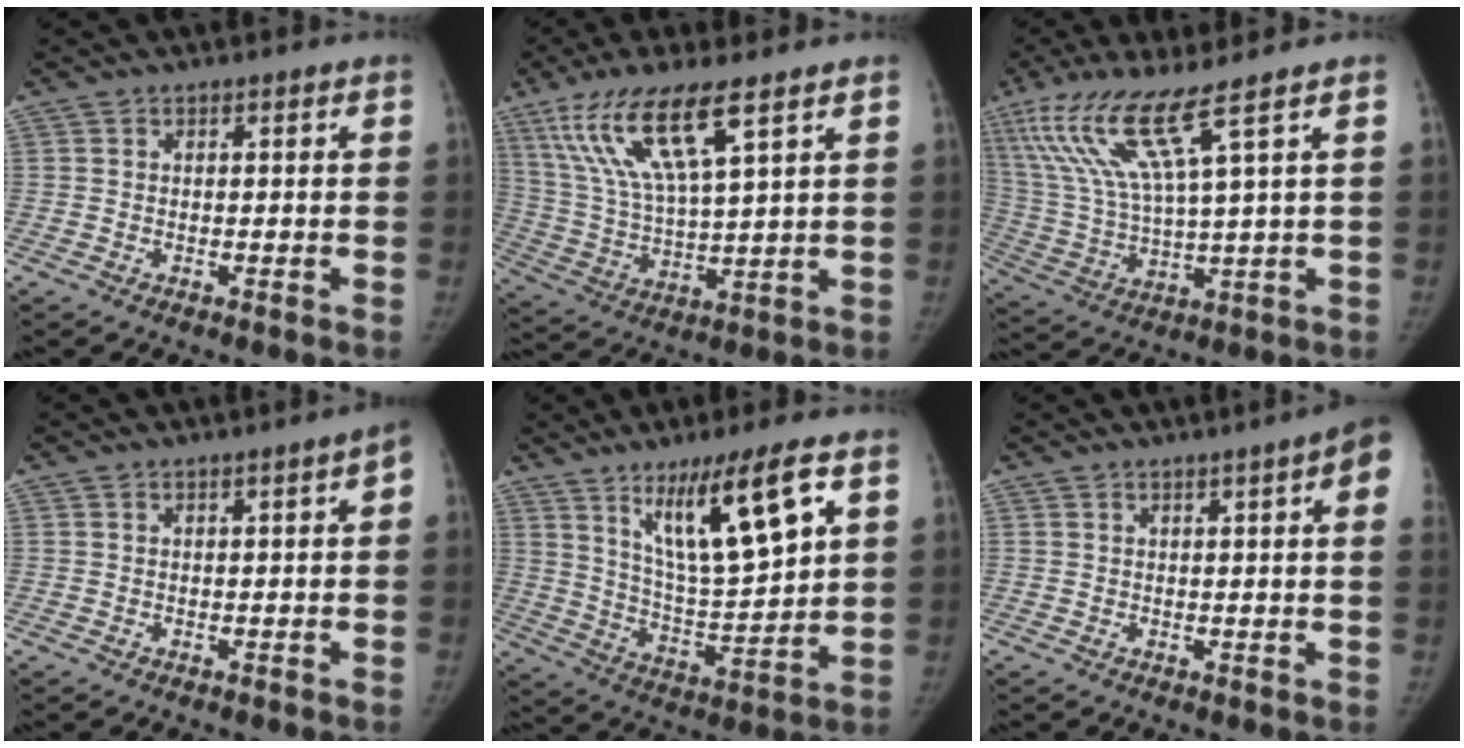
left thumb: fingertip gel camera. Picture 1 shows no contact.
{"total": 15.7, "force": [8.6, 3.3, 12.7], "torque": [-0.267, -0.031, 0.175]}
{"total": 14.1, "force": [7.9, 0.3, 11.7], "torque": [-0.263, -0.035, 0.163]}
{"total": 2.5, "force": [0.2, 0.5, 2.5], "torque": [-0.027, 0.010, -0.001]}
{"total": 16.6, "force": [8.0, 3.4, 14.1], "torque": [-0.232, -0.043, 0.149]}
{"total": 7.4, "force": [2.9, 0.4, 6.8], "torque": [-0.075, 0.003, 0.028]}